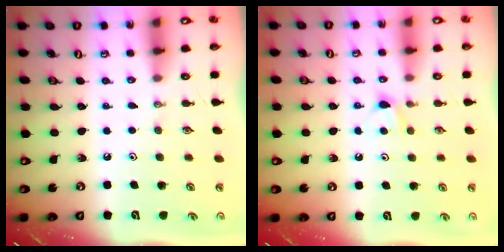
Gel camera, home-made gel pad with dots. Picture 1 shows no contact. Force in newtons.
{"total": 5.0, "press": 5.0, "slide": 0.5}